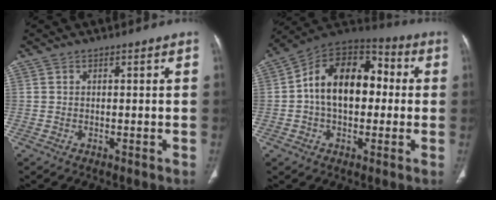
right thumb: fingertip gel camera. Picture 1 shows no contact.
{"total": 17.3, "force": [0.8, 11.3, 13.1], "torque": [-0.181, 0.044, 0.001]}